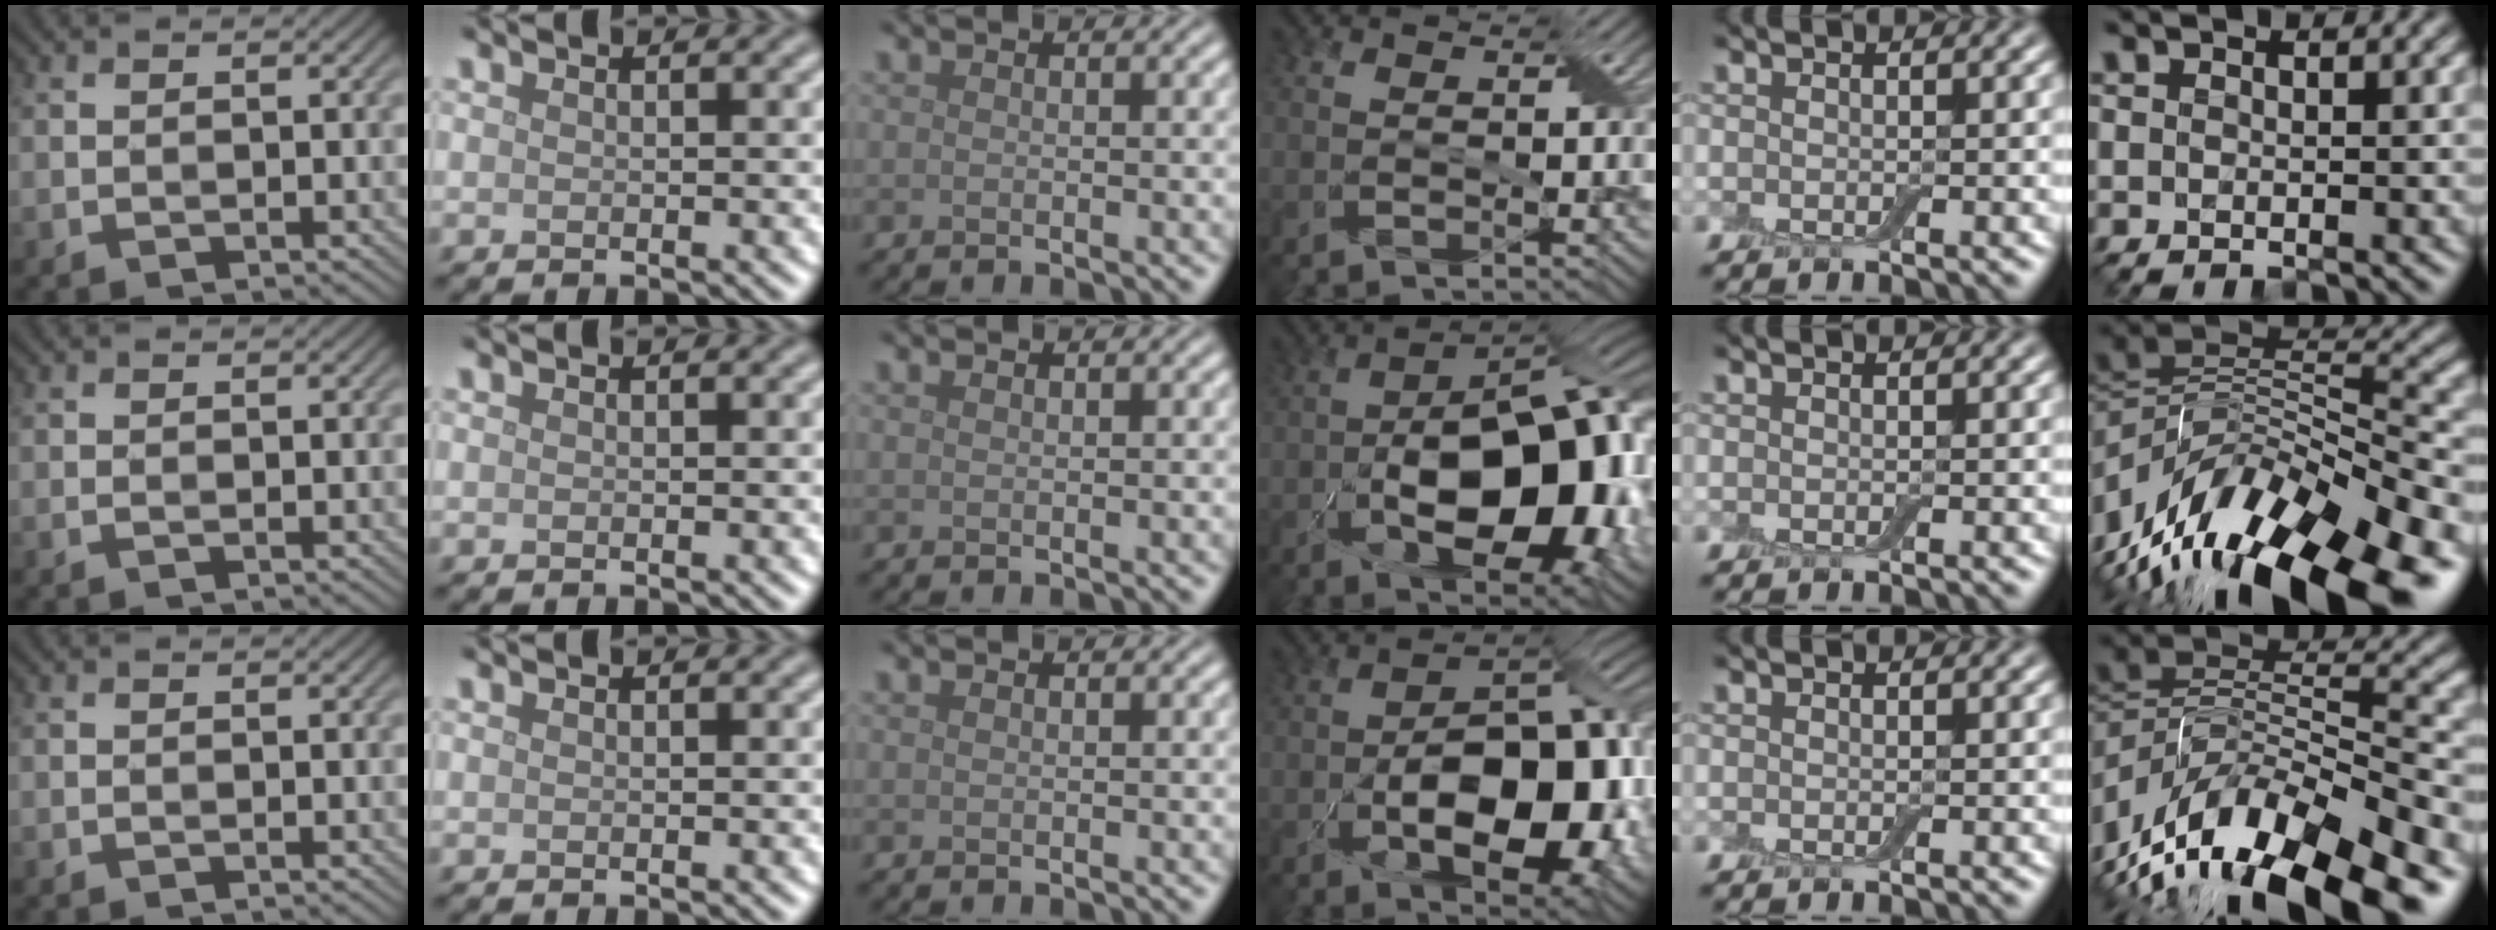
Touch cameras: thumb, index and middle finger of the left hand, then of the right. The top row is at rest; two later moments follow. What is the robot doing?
{"motion": "insert", "object": "airpods case & airpods"}